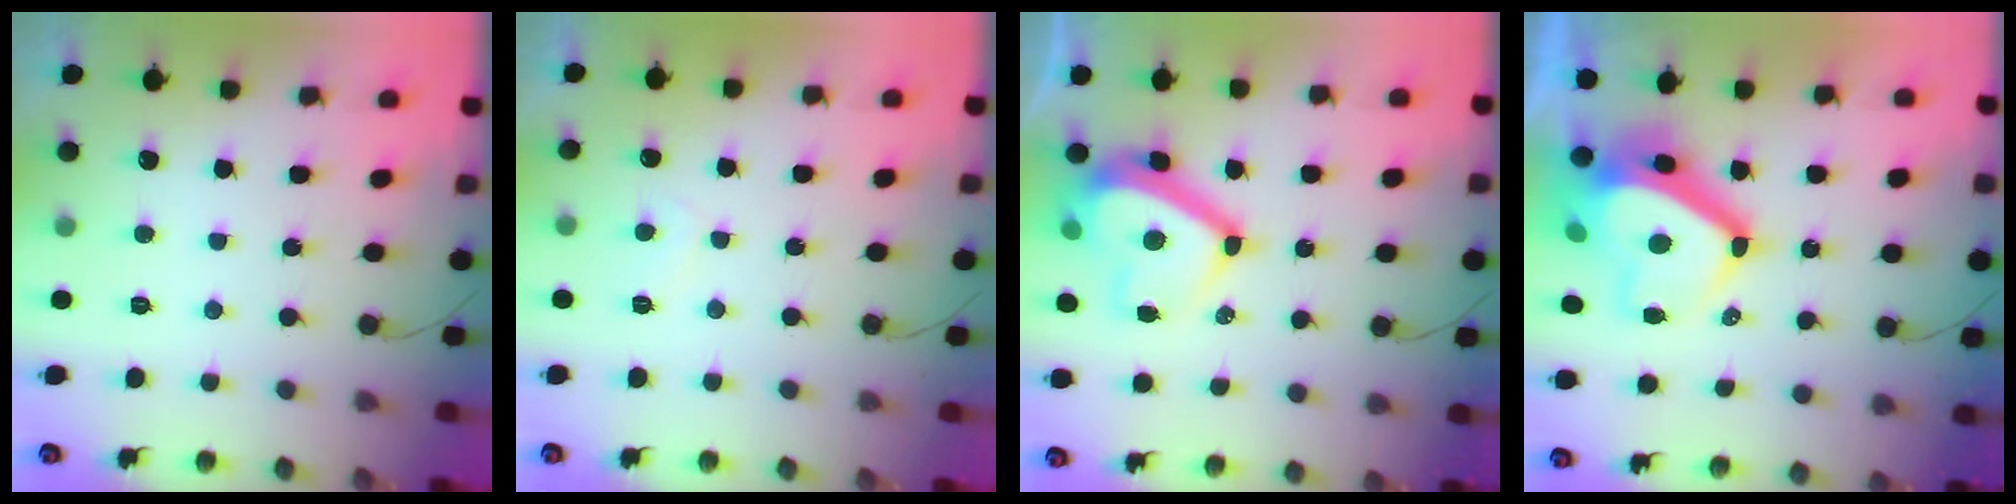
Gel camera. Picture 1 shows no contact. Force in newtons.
{"total": 1.2, "press": 1.2, "slide": 0.3}
{"total": 12.7, "press": 12.7, "slide": 1.4}
{"total": 14.2, "press": 14.2, "slide": 1.4}